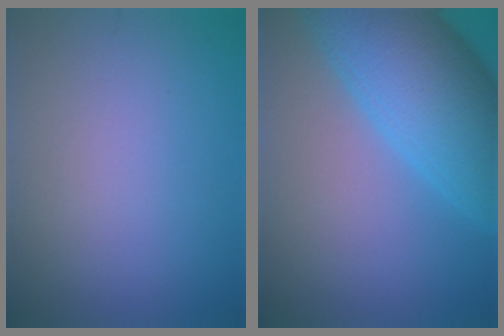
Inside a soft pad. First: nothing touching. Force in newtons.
{"total": 12.3, "press": 12.3, "slide": 0.5}